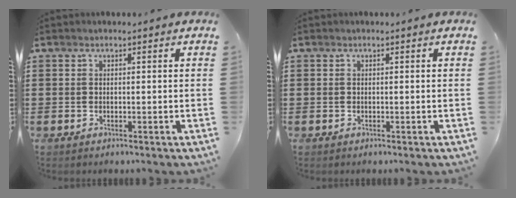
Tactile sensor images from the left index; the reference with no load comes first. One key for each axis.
{"total": 0.0}